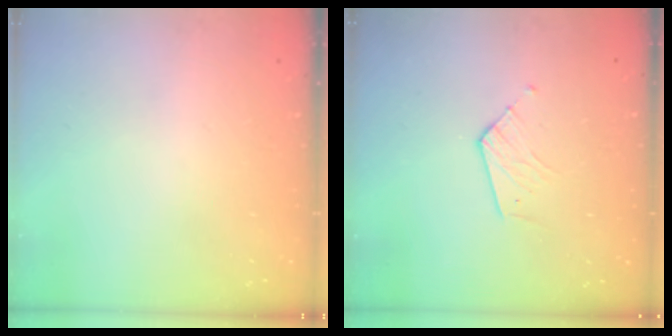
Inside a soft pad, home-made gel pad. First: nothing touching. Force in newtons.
{"total": 5.6, "press": 5.6, "slide": 0.6}